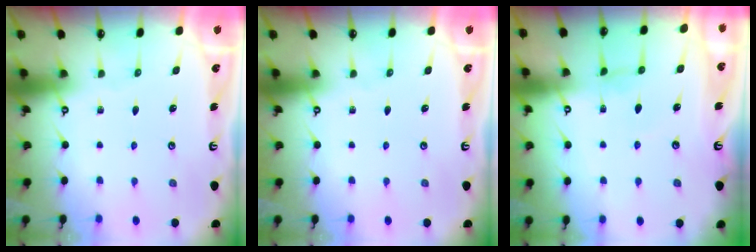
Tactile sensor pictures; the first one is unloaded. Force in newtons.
{"total": 0.0}
{"total": 0.8, "press": 0.6, "slide": 0.5}